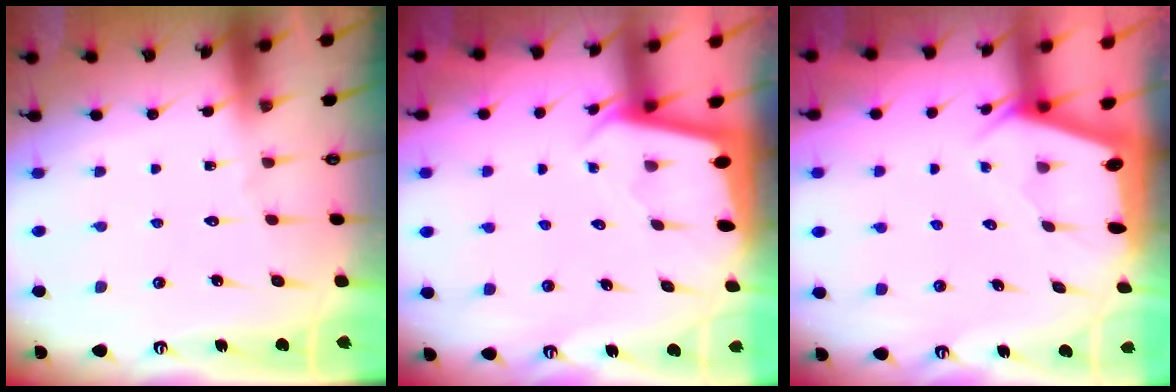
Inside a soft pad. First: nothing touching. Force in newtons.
{"total": 1.9, "press": 1.9, "slide": 0.1}
{"total": 1.8, "press": 1.8, "slide": 0.3}